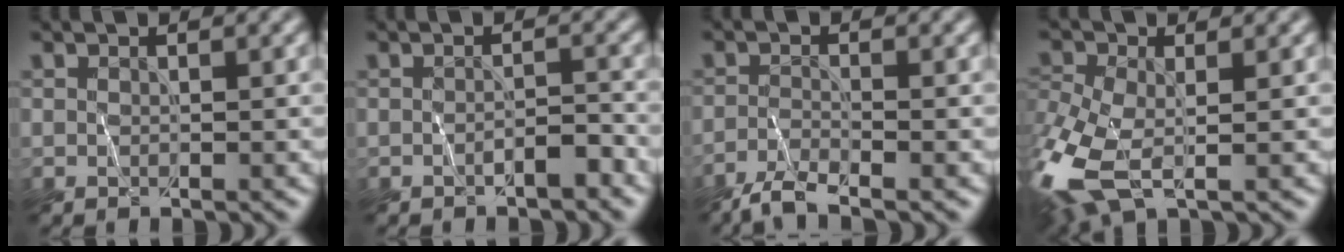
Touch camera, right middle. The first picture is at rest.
{"total": 1.5, "force": [-1.0, 0.4, 1.1], "torque": [-0.019, 0.002, -0.019]}
{"total": 3.0, "force": [-2.3, 0.5, 1.8], "torque": [-0.042, -0.006, -0.054]}
{"total": 8.8, "force": [-2.9, 4.8, 6.8], "torque": [-0.179, -0.019, -0.063]}